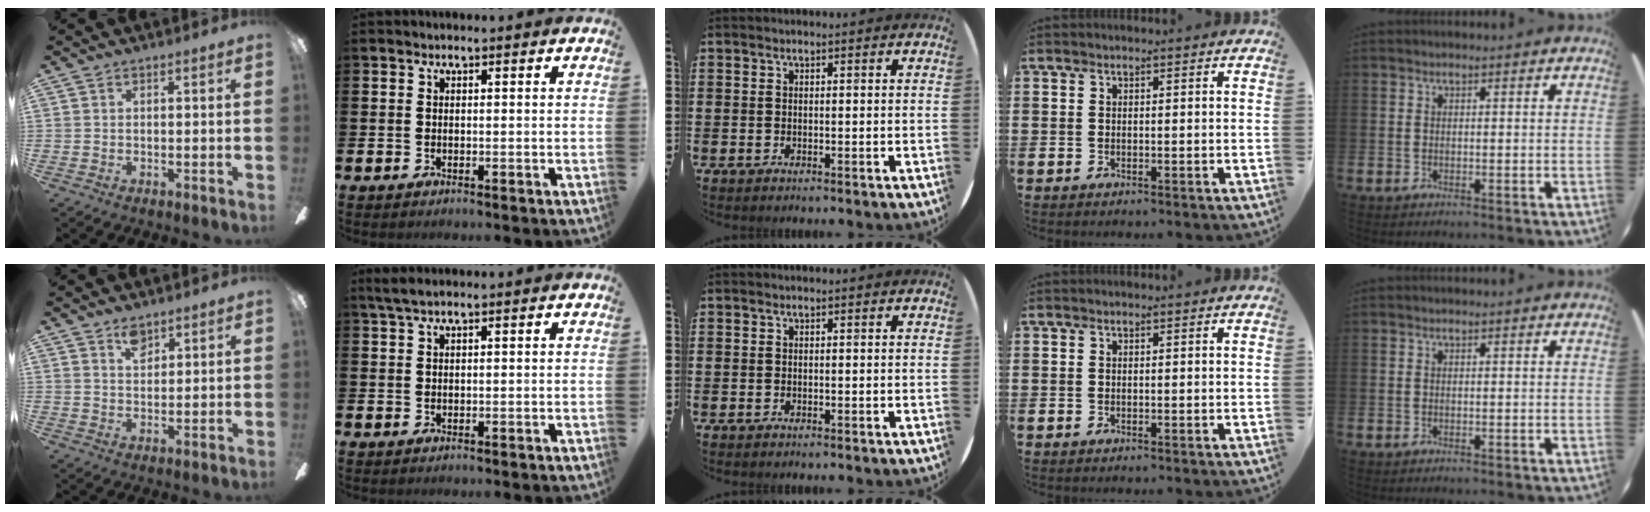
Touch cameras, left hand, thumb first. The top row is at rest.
{"thumb": {"total": 4.3, "force": [3.0, 2.3, 2.0], "torque": [-0.020, -0.008, 0.052]}, "index": {"total": 1.9, "force": [1.3, 0.2, 1.4], "torque": [-0.034, 0.006, 0.025]}}